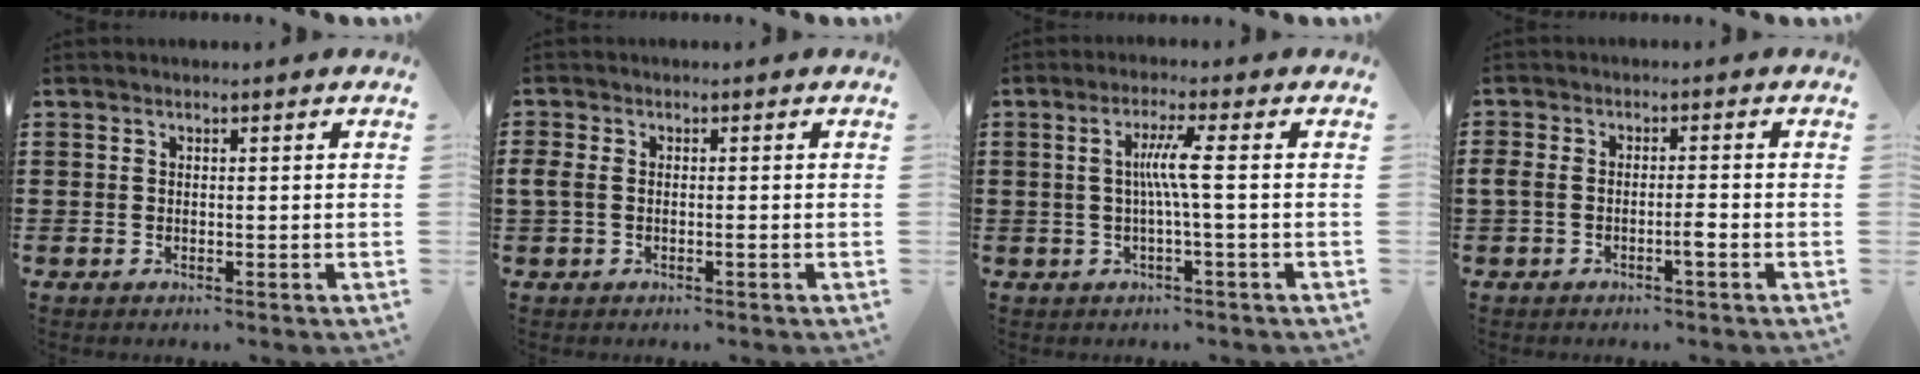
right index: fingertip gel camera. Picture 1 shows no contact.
{"total": 1.6, "force": [-0.4, 0.8, 1.4], "torque": [-0.035, -0.002, -0.010]}
{"total": 4.9, "force": [-0.1, -0.5, 4.8], "torque": [-0.091, -0.005, -0.008]}
{"total": 2.7, "force": [-1.3, 0.7, 2.3], "torque": [-0.042, 0.004, -0.024]}